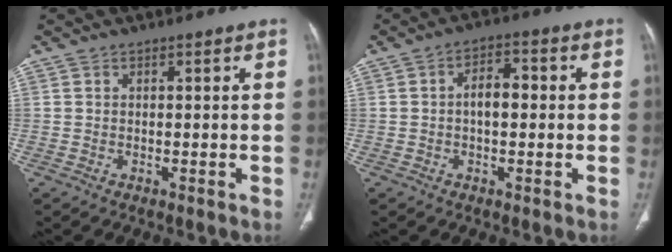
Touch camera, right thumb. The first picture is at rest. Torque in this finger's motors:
{"motor_torque": [0.12, -0.10, -0.10, -0.02, 0.13]}